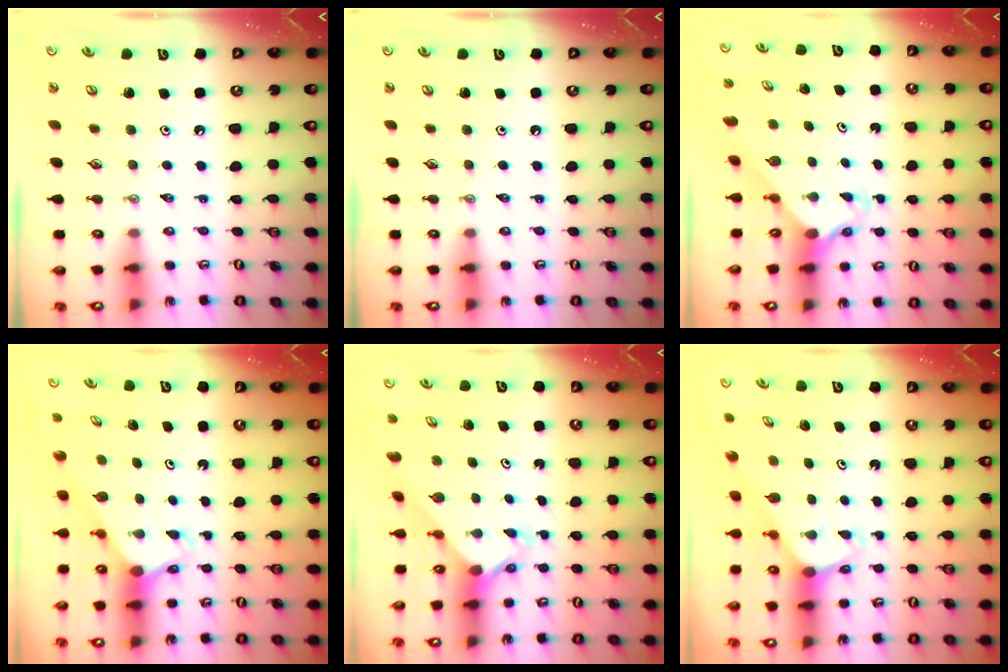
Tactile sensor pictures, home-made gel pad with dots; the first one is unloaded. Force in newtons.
{"total": 0.0}
{"total": 2.1, "press": 2.1, "slide": 0.2}
{"total": 3.7, "press": 3.7, "slide": 0.1}
{"total": 2.4, "press": 2.4, "slide": 0.1}
{"total": 1.9, "press": 1.9, "slide": 0.1}